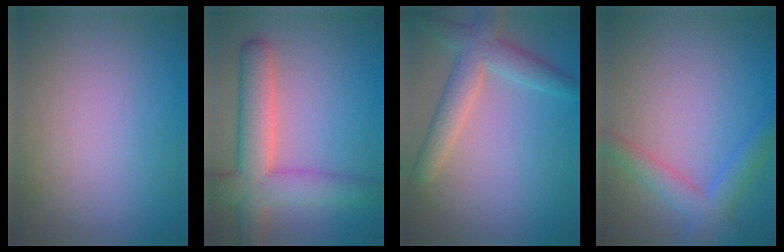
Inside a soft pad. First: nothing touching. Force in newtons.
{"total": 7.0, "press": 7.0, "slide": 0.4}
{"total": 4.5, "press": 4.5, "slide": 0.2}
{"total": 3.6, "press": 3.6, "slide": 0.2}